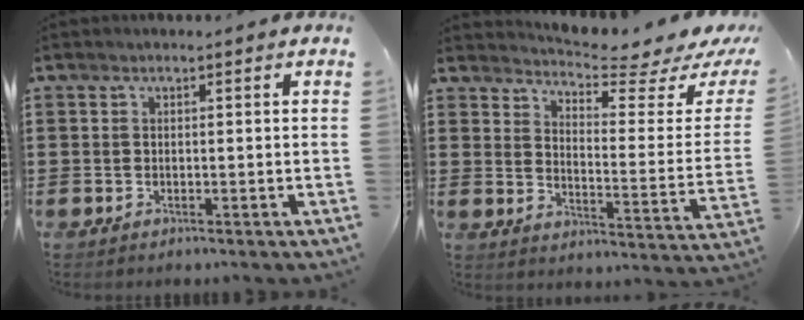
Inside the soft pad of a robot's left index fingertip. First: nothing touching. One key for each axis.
{"total": 4.6, "fx": 4.0, "fy": -0.2, "fz": 2.3, "tx": -0.045, "ty": -0.049, "tz": 0.059}